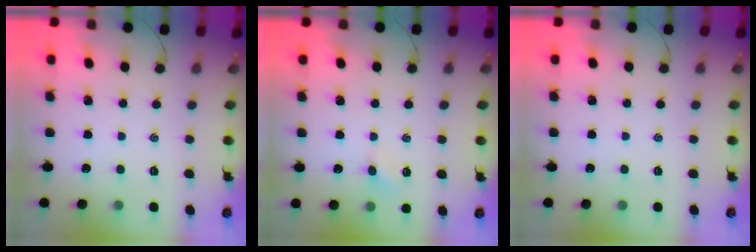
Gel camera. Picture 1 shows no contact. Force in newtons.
{"total": 3.3, "press": 3.1, "slide": 1.2}
{"total": 0.0}